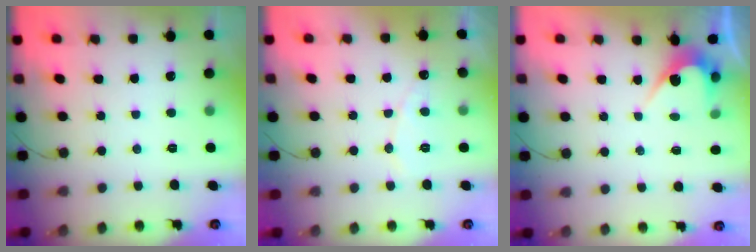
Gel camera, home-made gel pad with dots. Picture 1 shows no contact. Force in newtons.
{"total": 5.8, "press": 5.8, "slide": 0.5}
{"total": 2.8, "press": 2.8, "slide": 0.1}